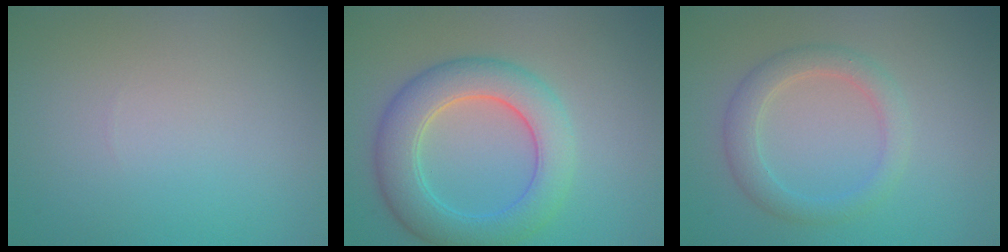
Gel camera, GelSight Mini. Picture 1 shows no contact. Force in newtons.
{"total": 6.1, "press": 6.1, "slide": 0.2}
{"total": 2.9, "press": 2.9, "slide": 0.2}